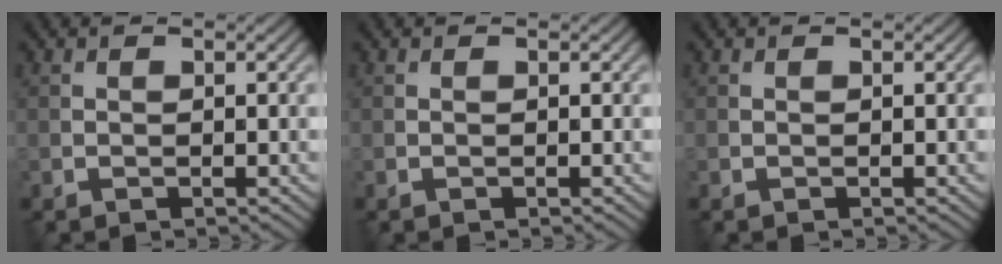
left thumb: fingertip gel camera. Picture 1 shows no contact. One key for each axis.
{"total": 0.0}
{"total": 0.0}